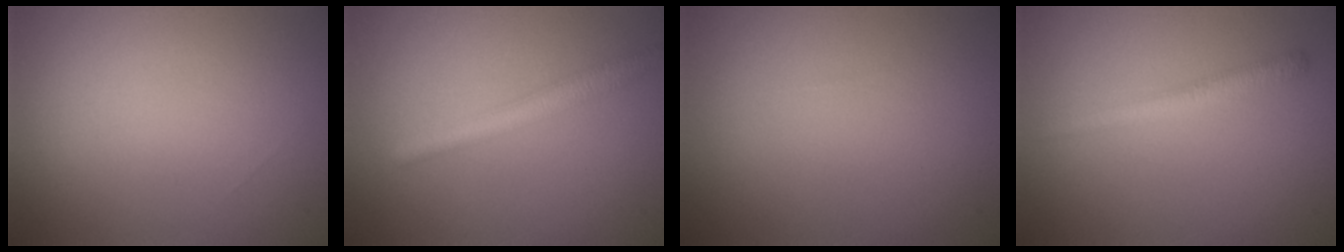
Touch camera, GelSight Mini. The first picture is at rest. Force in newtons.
{"total": 2.8, "press": 2.8, "slide": 0.0}
{"total": 0.0}
{"total": 1.9, "press": 1.9, "slide": 0.1}